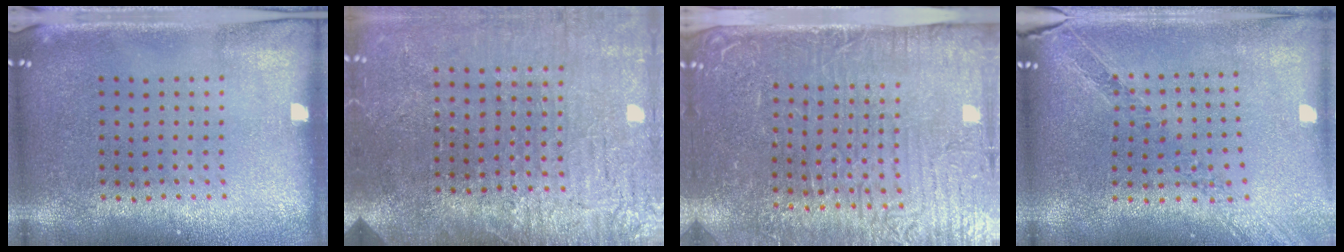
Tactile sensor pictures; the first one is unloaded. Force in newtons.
{"total": 3.8, "press": 3.3, "slide": 1.9}
{"total": 5.1, "press": 4.6, "slide": 2.2}
{"total": 1.0, "press": 1.0, "slide": 0.1}